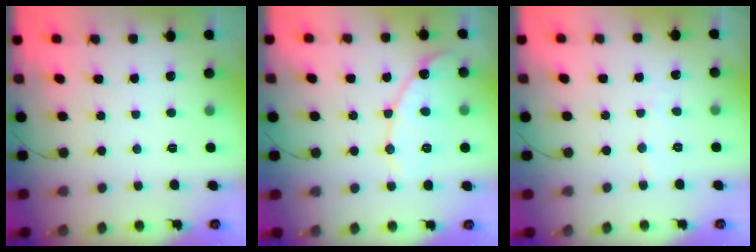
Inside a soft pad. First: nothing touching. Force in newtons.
{"total": 11.6, "press": 11.6, "slide": 0.9}
{"total": 2.5, "press": 2.5, "slide": 0.2}